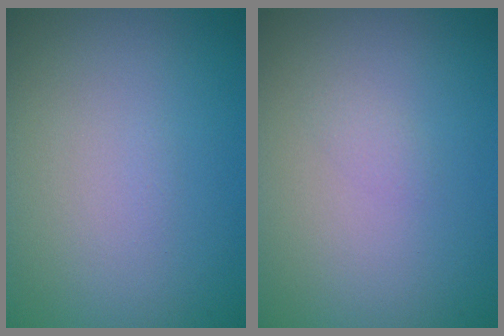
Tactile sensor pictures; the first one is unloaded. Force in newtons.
{"total": 0.5, "press": 0.5, "slide": 0.1}